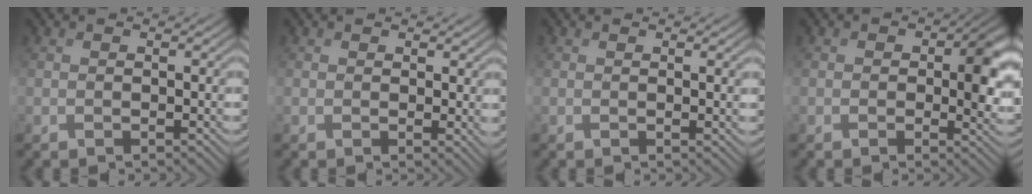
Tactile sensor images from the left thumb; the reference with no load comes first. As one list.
[{"total": 1.5, "force": [0.9, 0.7, 1.0], "torque": [-0.012, -0.006, 0.016]}, {"total": 1.1, "force": [0.5, 0.1, 0.9], "torque": [-0.015, 0.000, 0.007]}, {"total": 5.5, "force": [0.1, 3.6, 4.2], "torque": [-0.052, -0.015, -0.001]}]